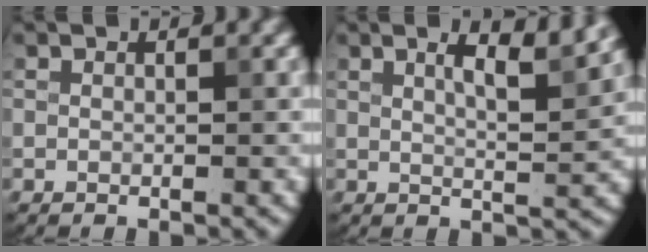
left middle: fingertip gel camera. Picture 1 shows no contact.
{"total": 4.8, "force": [2.5, 1.1, 3.9], "torque": [-0.051, 0.001, 0.036]}